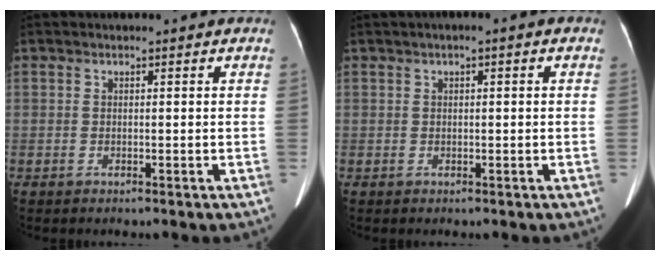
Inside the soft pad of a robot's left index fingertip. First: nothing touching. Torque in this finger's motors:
{"motor_torque": [0.08, 0.00, 0.07, 0.01]}